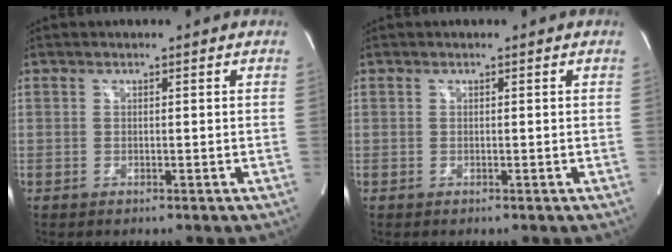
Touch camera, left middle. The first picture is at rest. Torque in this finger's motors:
{"motor_torque": [0.00, 0.00, 0.00, 0.00]}